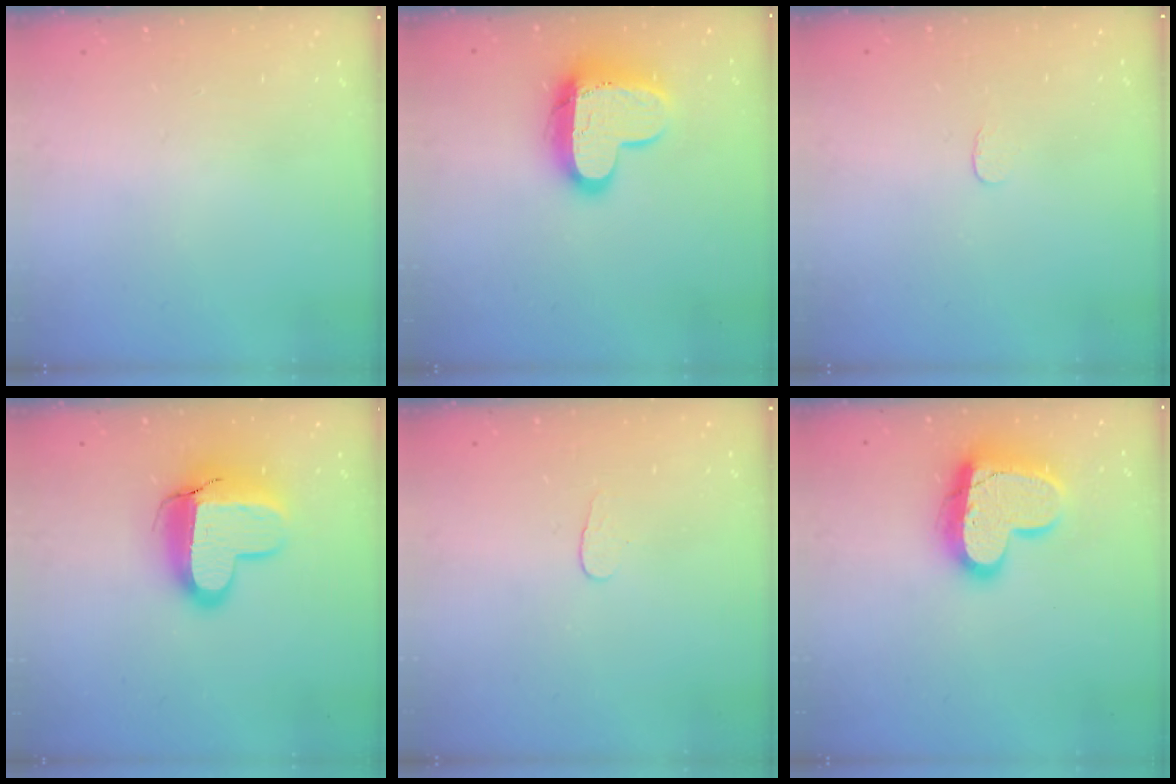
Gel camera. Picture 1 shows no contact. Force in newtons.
{"total": 15.1, "press": 15.0, "slide": 1.2}
{"total": 2.6, "press": 2.6, "slide": 0.2}
{"total": 14.1, "press": 14.1, "slide": 1.1}
{"total": 4.1, "press": 4.1, "slide": 0.3}
{"total": 19.1, "press": 19.0, "slide": 1.8}